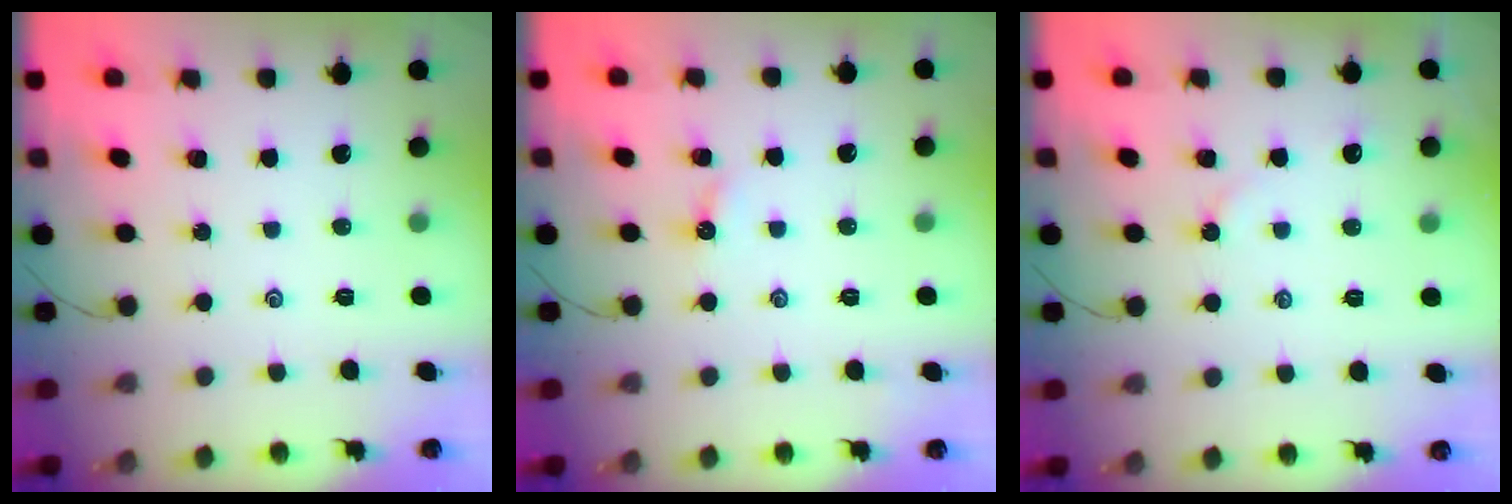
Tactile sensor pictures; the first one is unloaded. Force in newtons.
{"total": 2.4, "press": 2.4, "slide": 0.3}
{"total": 2.7, "press": 2.7, "slide": 0.3}